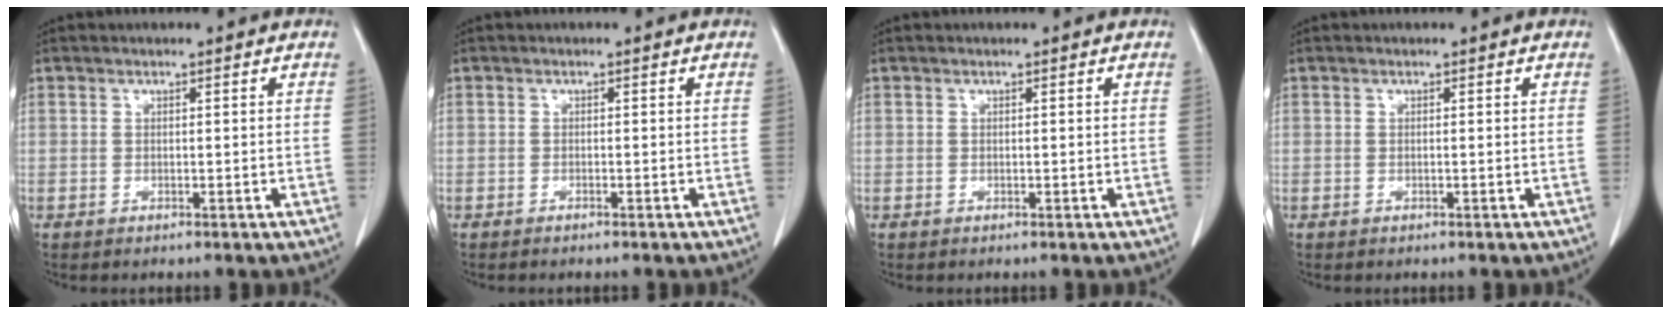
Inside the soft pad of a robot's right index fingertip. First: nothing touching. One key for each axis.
{"total": 0.6, "fx": -0.5, "fy": 0.0, "fz": 0.2, "tx": -0.009, "ty": -0.001, "tz": -0.009}
{"total": 0.0}
{"total": 0.0}